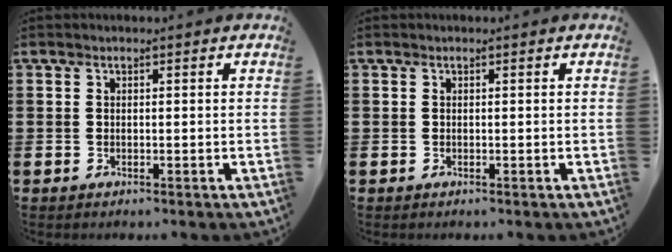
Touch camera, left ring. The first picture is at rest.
{"total": 0.0}